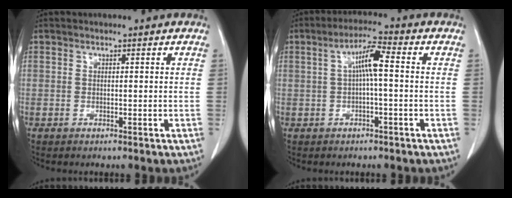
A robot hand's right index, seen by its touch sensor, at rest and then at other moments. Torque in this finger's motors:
{"motor_torque": [0.69, -0.06, 0.36, 0.11]}